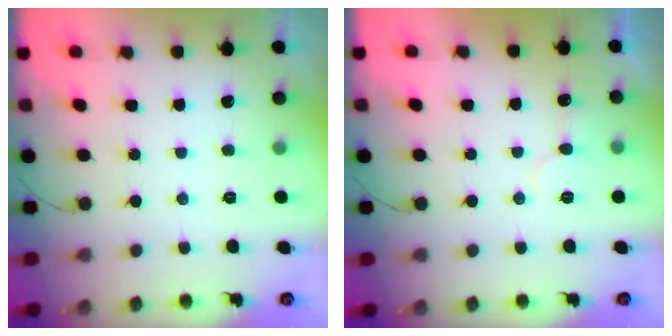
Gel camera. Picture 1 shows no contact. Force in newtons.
{"total": 7.2, "press": 7.2, "slide": 0.5}